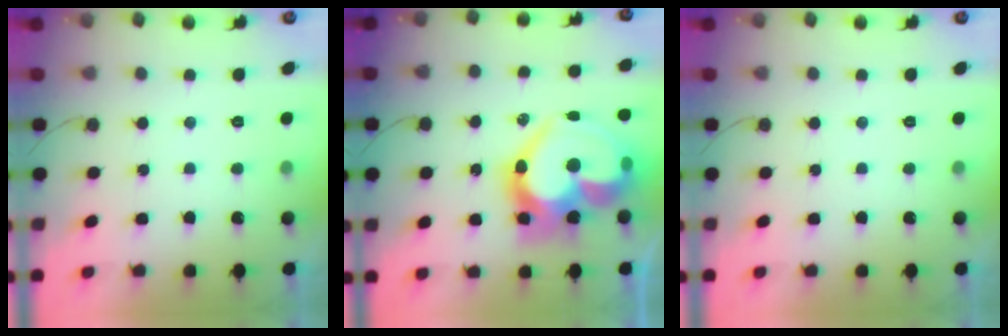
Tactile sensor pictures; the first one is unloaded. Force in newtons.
{"total": 27.0, "press": 26.9, "slide": 2.6}
{"total": 0.0}